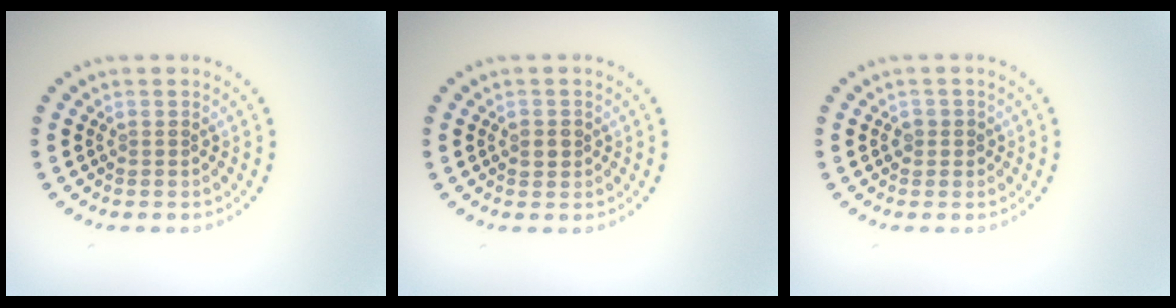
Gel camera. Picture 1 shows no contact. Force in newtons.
{"total": 1.2, "press": 1.2, "slide": 0.4}
{"total": 1.1, "press": 1.0, "slide": 0.4}